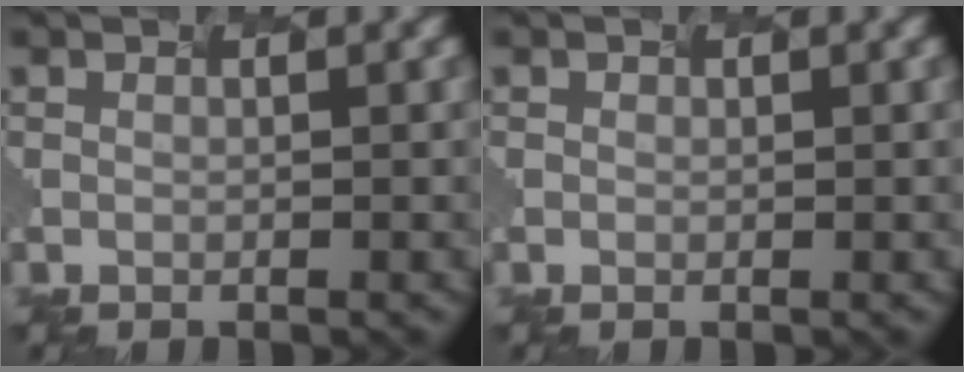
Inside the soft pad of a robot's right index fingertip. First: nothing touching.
{"total": 0.8, "force": [-0.2, -0.5, -0.6], "torque": [0.000, 0.000, 0.010]}